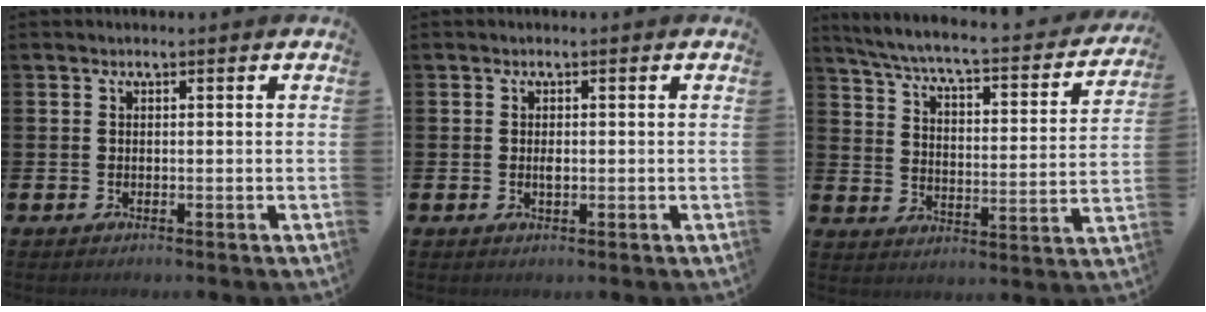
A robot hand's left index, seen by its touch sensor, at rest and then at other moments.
{"total": 0.9, "force": [0.0, 0.4, 0.8], "torque": [-0.016, 0.000, 0.000]}
{"total": 5.5, "force": [4.8, 0.6, 2.6], "torque": [-0.081, -0.041, 0.073]}